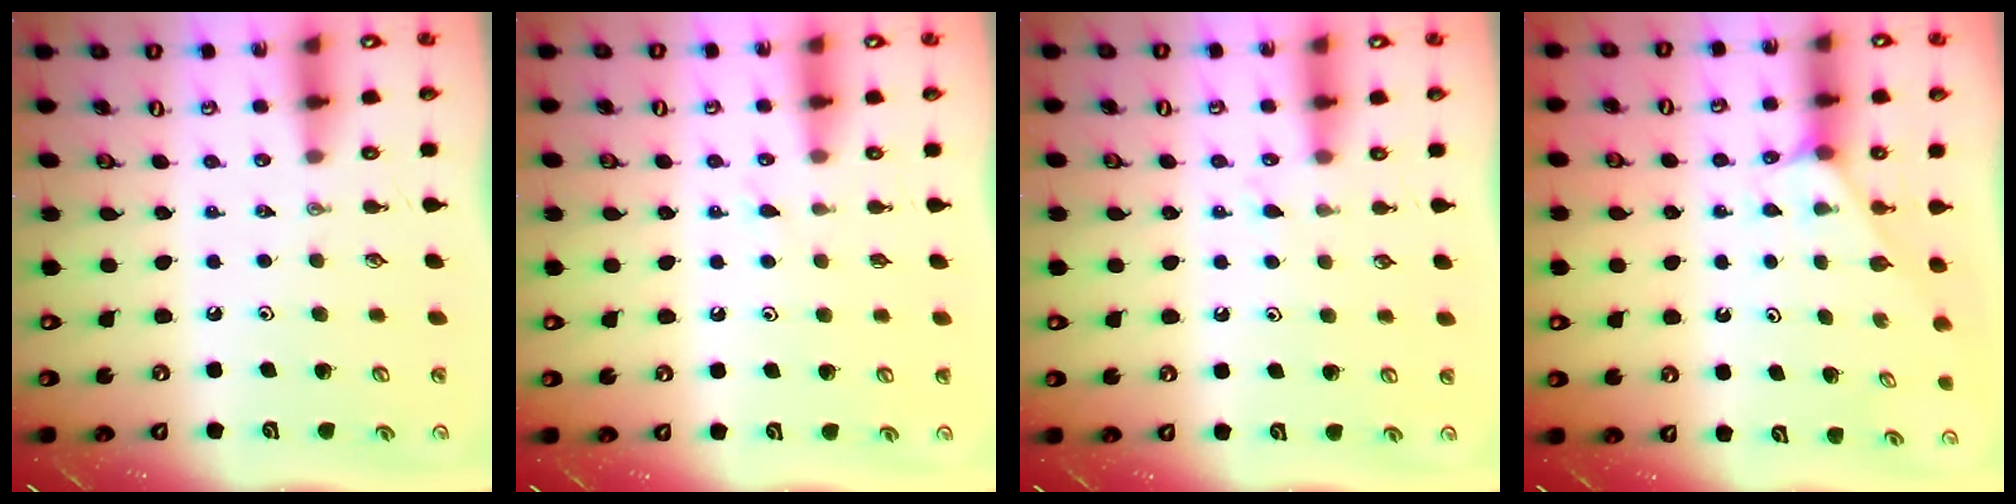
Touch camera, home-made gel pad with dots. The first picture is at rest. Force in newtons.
{"total": 6.5, "press": 6.5, "slide": 0.6}
{"total": 5.5, "press": 5.5, "slide": 0.6}
{"total": 2.1, "press": 2.1, "slide": 0.4}